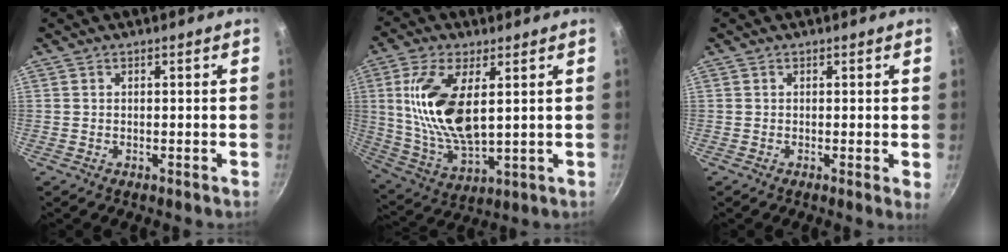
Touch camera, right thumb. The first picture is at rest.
{"total": 16.1, "force": [3.3, 7.3, 14.0], "torque": [-0.283, -0.017, 0.075]}
{"total": 2.0, "force": [0.1, 0.3, 2.0], "torque": [-0.031, -0.007, -0.002]}